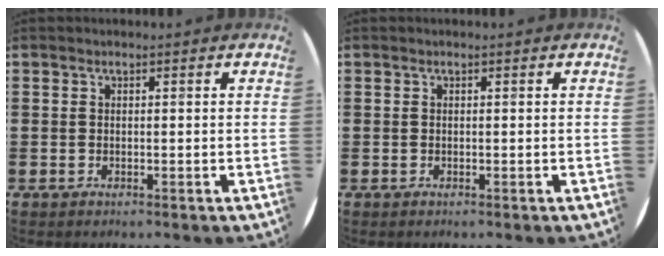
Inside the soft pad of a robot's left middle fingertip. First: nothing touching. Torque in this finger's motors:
{"motor_torque": [0.13, -0.13, 0.00, -0.01]}